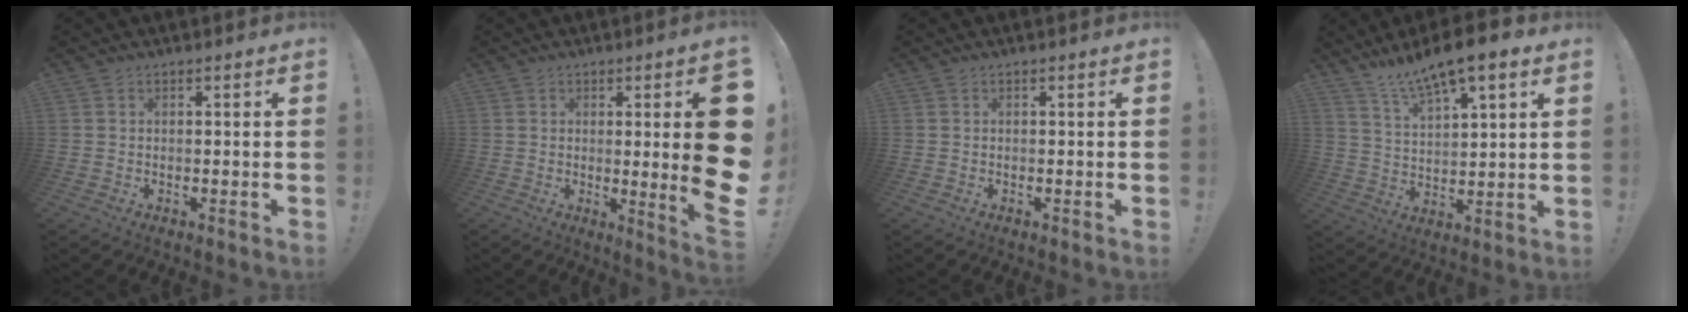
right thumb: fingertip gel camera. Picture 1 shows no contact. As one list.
[{"total": 14.7, "force": [0.8, 1.1, 14.6], "torque": [-0.200, -0.022, 0.012]}, {"total": 0.0}, {"total": 11.1, "force": [9.1, 2.2, 5.9], "torque": [-0.109, -0.058, 0.160]}]